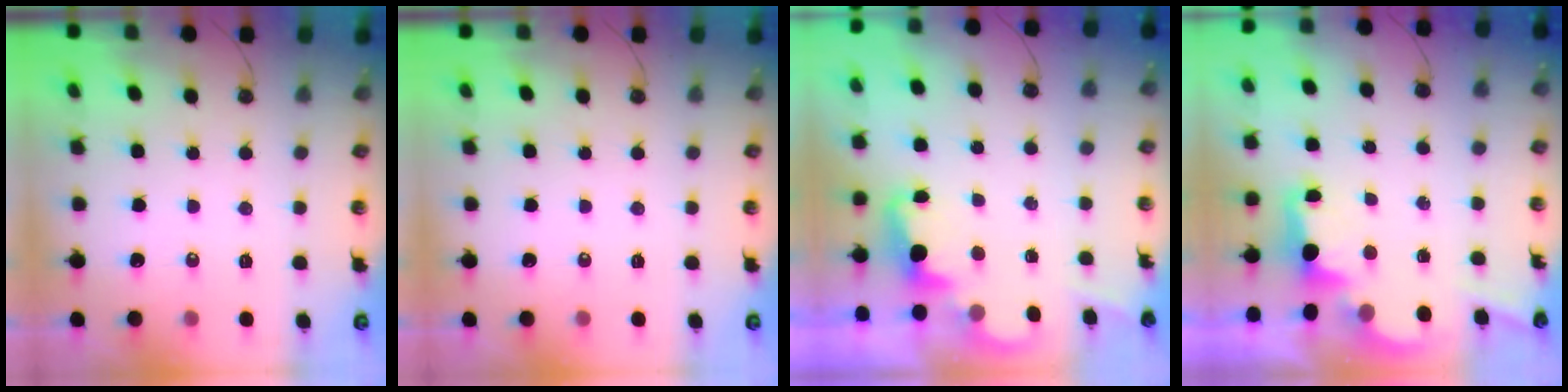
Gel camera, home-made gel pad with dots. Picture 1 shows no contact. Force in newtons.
{"total": 0.0}
{"total": 2.5, "press": 2.4, "slide": 0.5}
{"total": 2.5, "press": 2.3, "slide": 0.8}